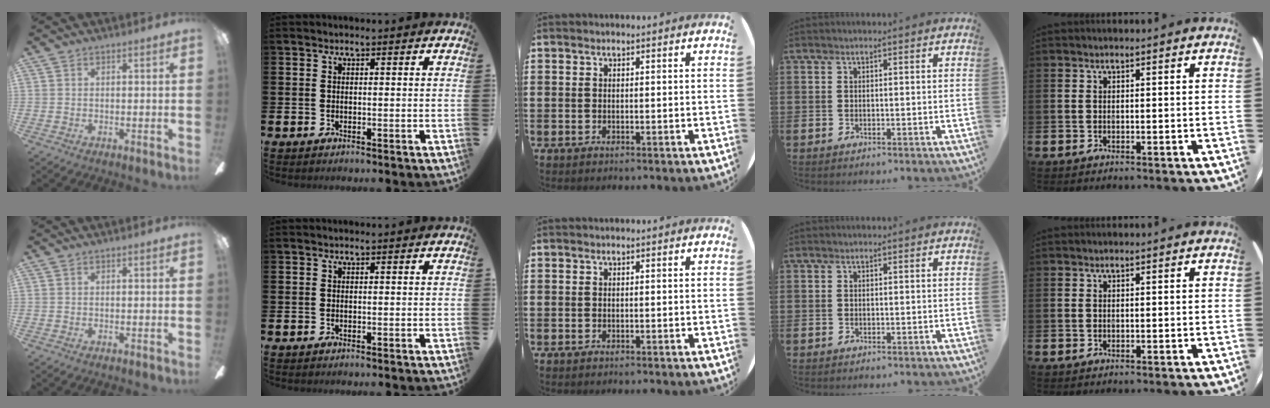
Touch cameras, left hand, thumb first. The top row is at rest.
{}